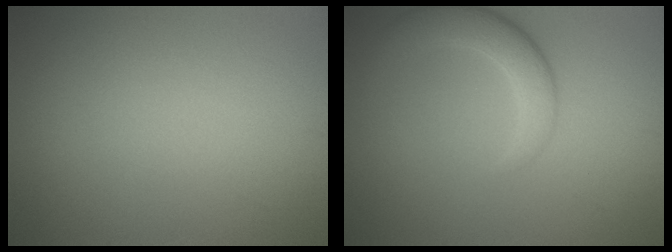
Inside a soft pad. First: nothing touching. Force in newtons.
{"total": 3.4, "press": 3.4, "slide": 0.4}